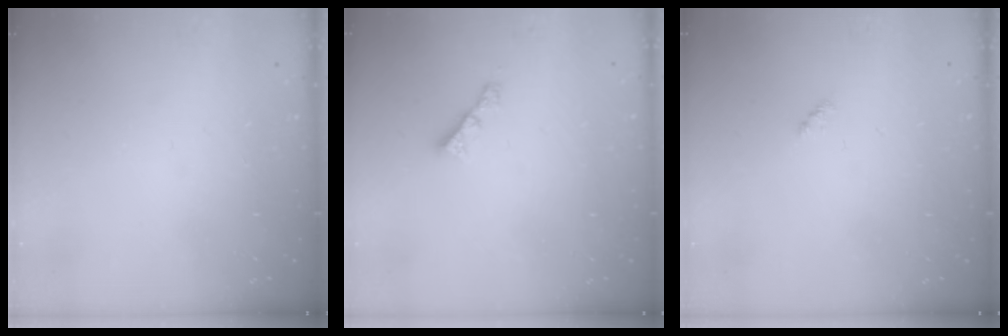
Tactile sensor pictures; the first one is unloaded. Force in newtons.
{"total": 2.4, "press": 2.4, "slide": 0.3}
{"total": 2.4, "press": 2.4, "slide": 0.5}